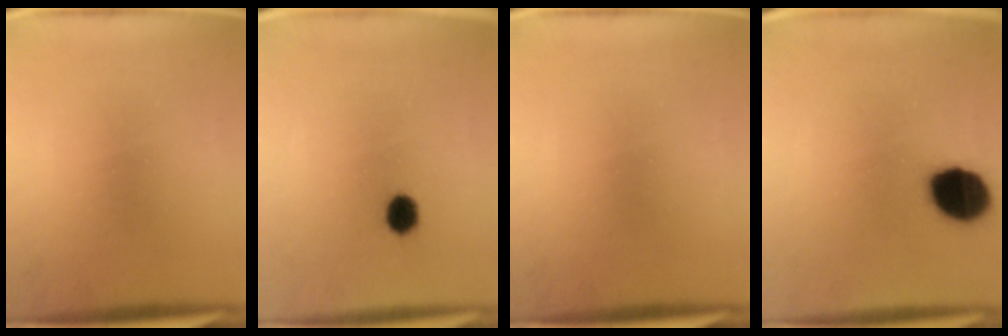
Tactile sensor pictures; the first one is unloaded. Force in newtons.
{"total": 3.4}
{"total": 0.0}
{"total": 14.4}